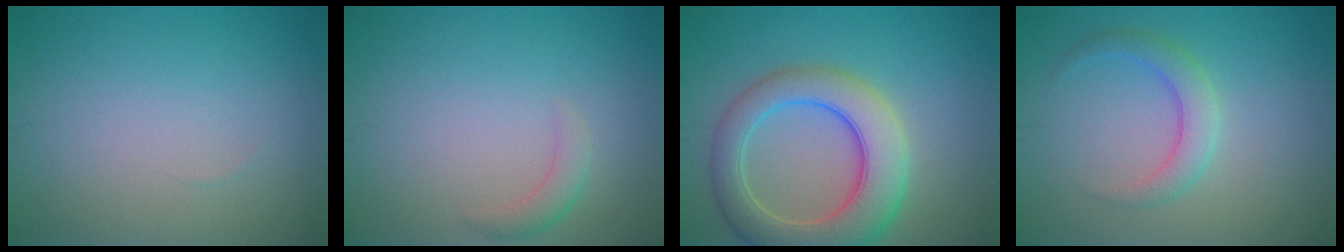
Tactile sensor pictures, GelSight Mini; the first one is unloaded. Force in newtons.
{"total": 1.5, "press": 1.5, "slide": 0.1}
{"total": 8.0, "press": 8.0, "slide": 0.6}
{"total": 2.7, "press": 2.7, "slide": 0.2}